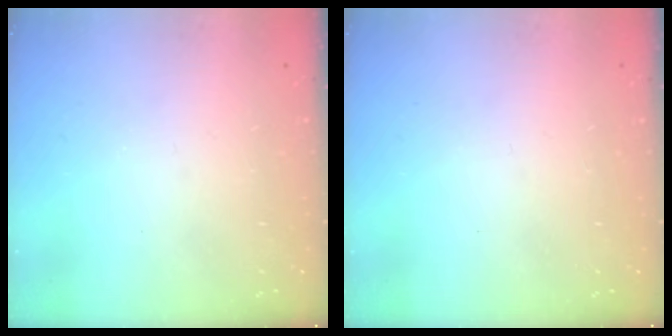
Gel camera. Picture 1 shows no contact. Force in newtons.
{"total": 0.0}